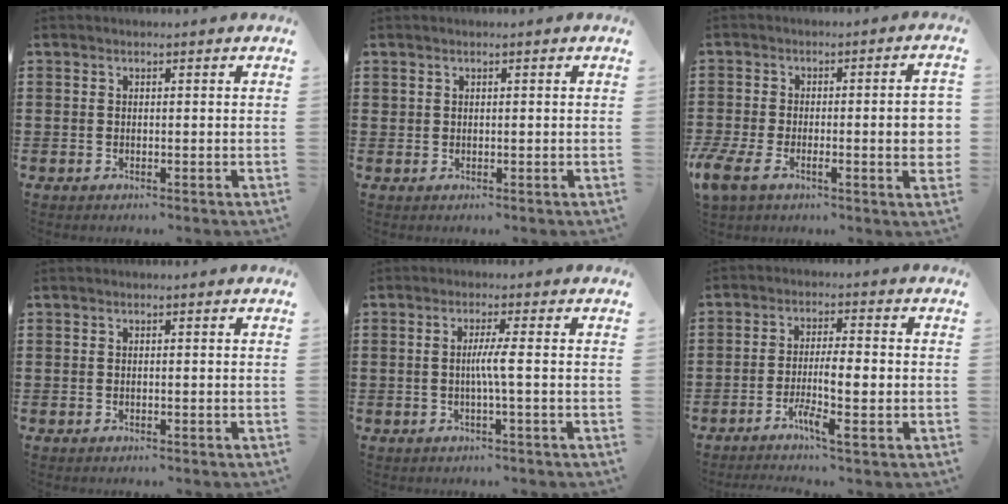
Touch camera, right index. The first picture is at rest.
{"total": 0.6, "force": [0.3, 0.4, 0.2], "torque": [-0.005, 0.001, 0.007]}
{"total": 9.1, "force": [-1.6, 2.7, 8.5], "torque": [-0.144, -0.010, -0.030]}
{"total": 0.0}
{"total": 3.3, "force": [-0.4, -0.4, 3.2], "torque": [-0.059, -0.007, -0.011]}
{"total": 5.7, "force": [-2.1, 0.7, 5.2], "torque": [-0.095, -0.004, -0.039]}